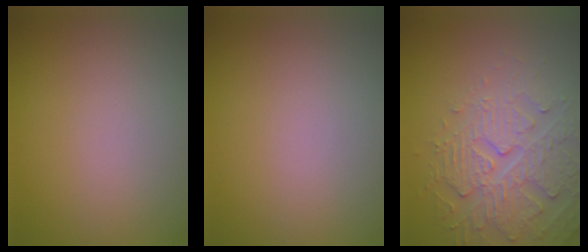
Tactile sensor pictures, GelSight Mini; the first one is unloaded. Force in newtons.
{"total": 0.0}
{"total": 4.8, "press": 4.0, "slide": 2.6}